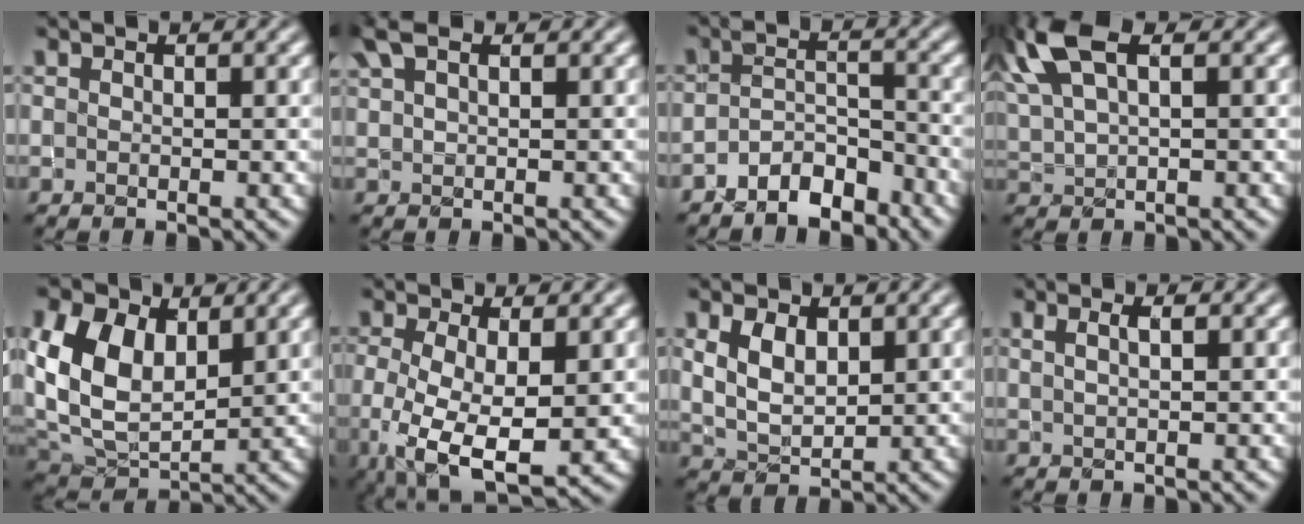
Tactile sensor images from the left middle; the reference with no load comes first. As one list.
[{"total": 2.6, "force": [1.9, 0.9, 1.5], "torque": [-0.038, 0.014, 0.037]}, {"total": 3.8, "force": [-3.3, 1.2, 1.3], "torque": [-0.019, 0.007, -0.062]}, {"total": 6.7, "force": [3.5, 2.8, 5.0], "torque": [-0.128, 0.023, 0.069]}, {"total": 9.7, "force": [2.9, 6.5, 6.6], "torque": [-0.164, 0.008, 0.052]}, {"total": 8.2, "force": [-1.8, 3.8, 7.0], "torque": [-0.142, -0.024, -0.025]}, {"total": 3.6, "force": [1.5, 2.3, 2.4], "torque": [-0.057, 0.002, 0.033]}, {"total": 1.5, "force": [0.8, 0.4, 1.2], "torque": [-0.012, -0.003, 0.014]}]